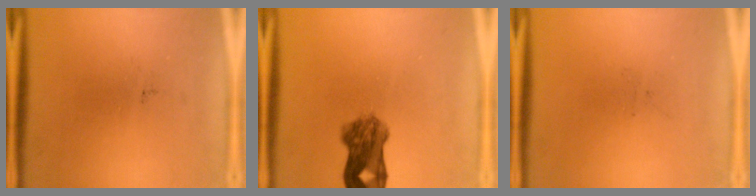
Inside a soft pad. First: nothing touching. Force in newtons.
{"total": 5.9}
{"total": 0.0}